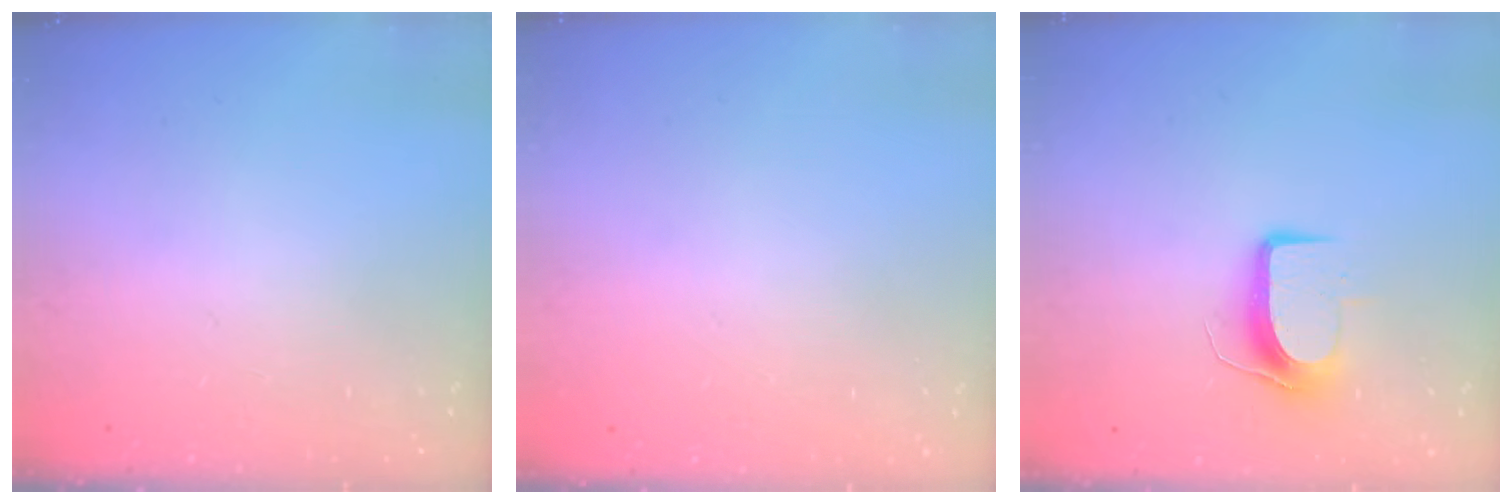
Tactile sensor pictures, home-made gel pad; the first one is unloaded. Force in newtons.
{"total": 0.0}
{"total": 9.5, "press": 9.5, "slide": 0.3}